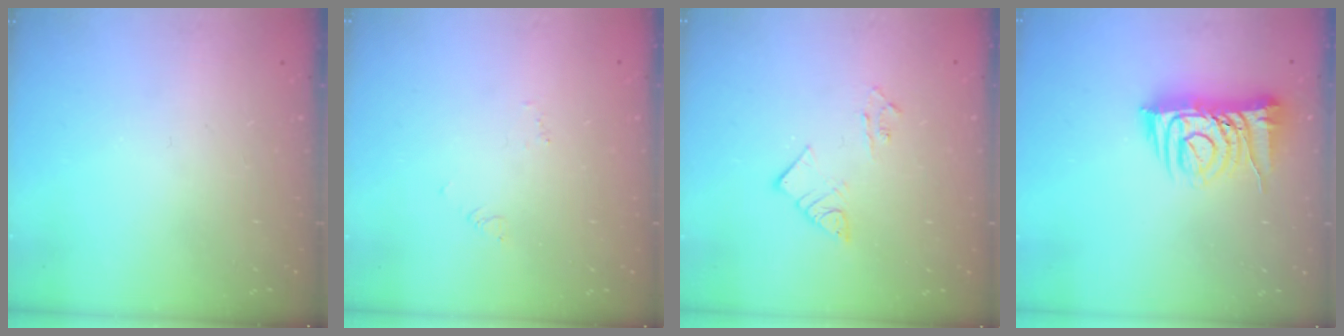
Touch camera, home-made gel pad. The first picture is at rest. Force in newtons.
{"total": 2.7, "press": 2.7, "slide": 0.2}
{"total": 5.5, "press": 5.5, "slide": 0.4}
{"total": 9.9, "press": 9.8, "slide": 1.4}